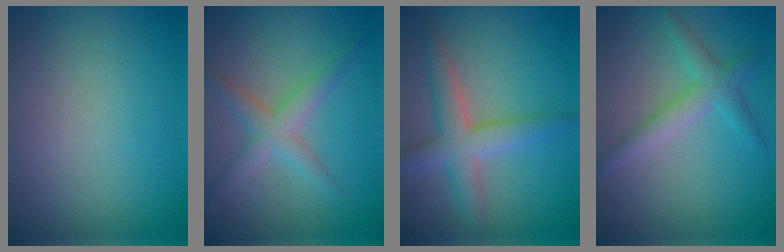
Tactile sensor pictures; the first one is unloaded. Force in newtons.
{"total": 2.9, "press": 2.9, "slide": 0.1}
{"total": 4.4, "press": 4.4, "slide": 0.3}
{"total": 2.9, "press": 2.9, "slide": 0.1}